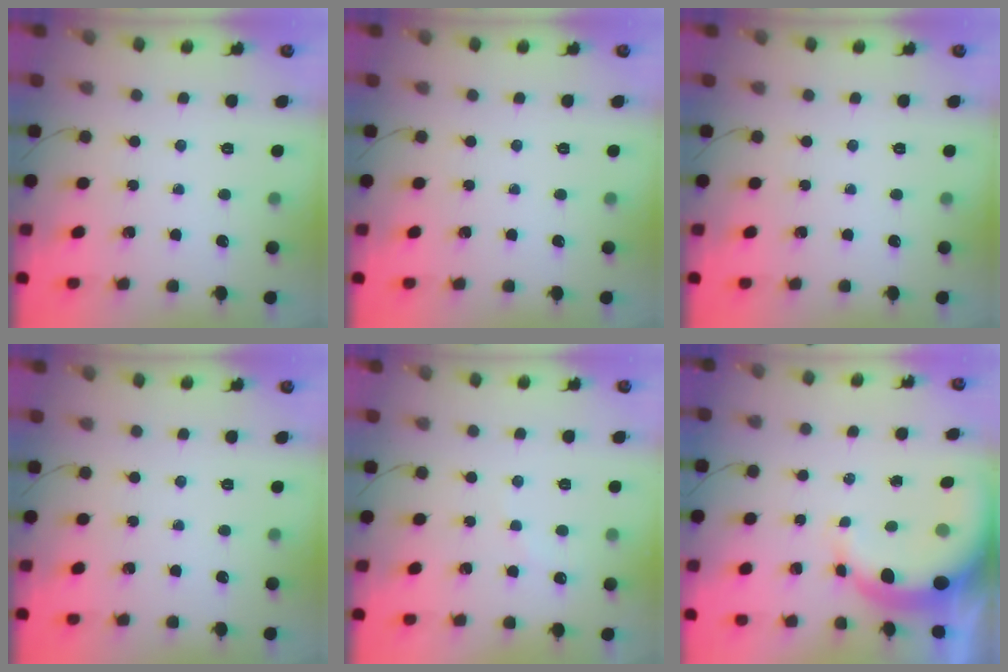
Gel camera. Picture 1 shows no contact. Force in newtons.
{"total": 0.0}
{"total": 0.0}
{"total": 0.0}
{"total": 3.4, "press": 3.2, "slide": 1.0}
{"total": 10.1, "press": 9.9, "slide": 2.0}